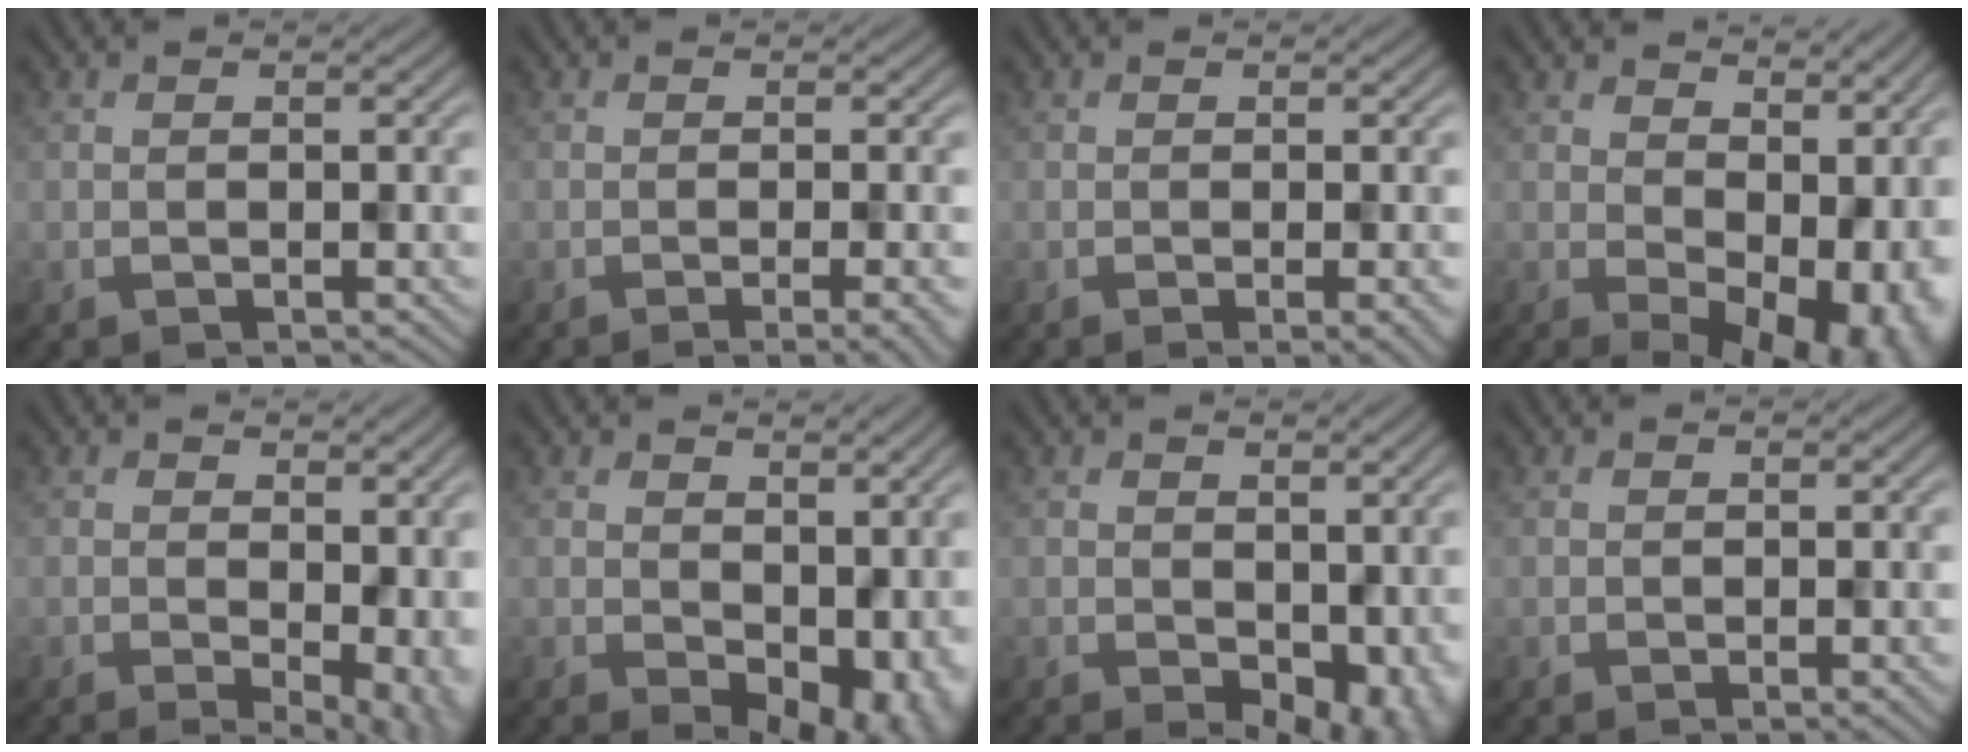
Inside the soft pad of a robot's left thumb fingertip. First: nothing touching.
{"total": 4.3, "force": [-2.2, 0.7, 3.6], "torque": [-0.046, 0.004, -0.030]}
{"total": 3.0, "force": [-1.4, 0.5, 2.6], "torque": [-0.038, 0.003, -0.015]}
{"total": 12.4, "force": [0.0, 7.8, 9.6], "torque": [-0.112, -0.040, 0.037]}
{"total": 6.1, "force": [-1.1, 3.0, 5.2], "torque": [-0.062, -0.016, 0.000]}
{"total": 7.7, "force": [-0.8, 5.0, 5.8], "torque": [-0.065, -0.031, 0.006]}
{"total": 5.6, "force": [-1.2, 3.4, 4.2], "torque": [-0.058, -0.026, -0.004]}
{"total": 1.7, "force": [-0.6, 0.4, 1.6], "torque": [-0.028, 0.000, -0.003]}